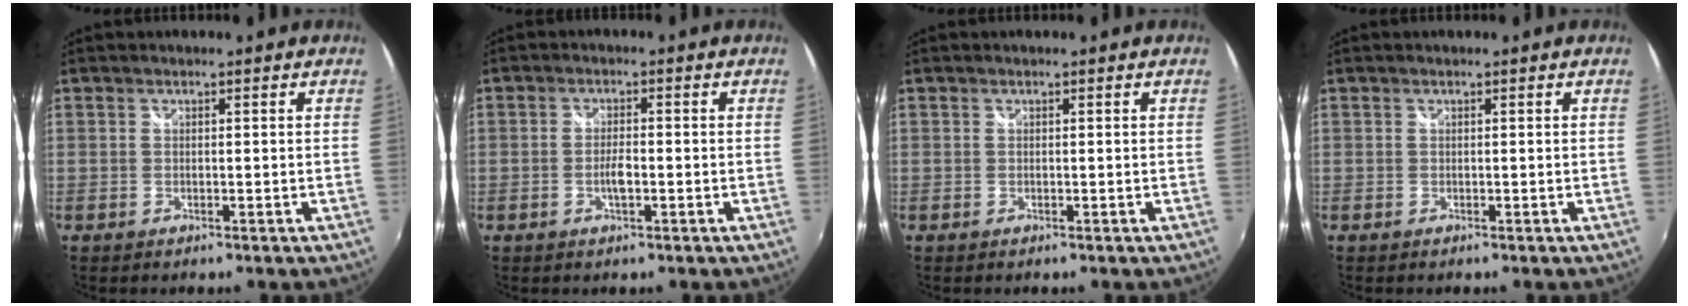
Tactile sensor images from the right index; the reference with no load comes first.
{"total": 2.8, "force": [-0.9, 0.9, 2.5], "torque": [-0.049, 0.001, -0.018]}
{"total": 0.0}
{"total": 0.0}